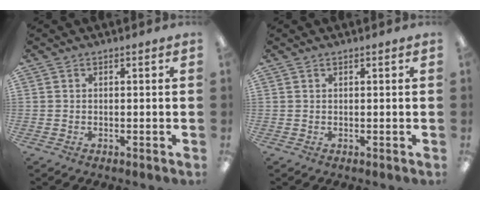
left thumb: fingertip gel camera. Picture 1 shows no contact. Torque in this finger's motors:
{"motor_torque": [0.00, -0.09, -0.28, 0.20, 0.00]}